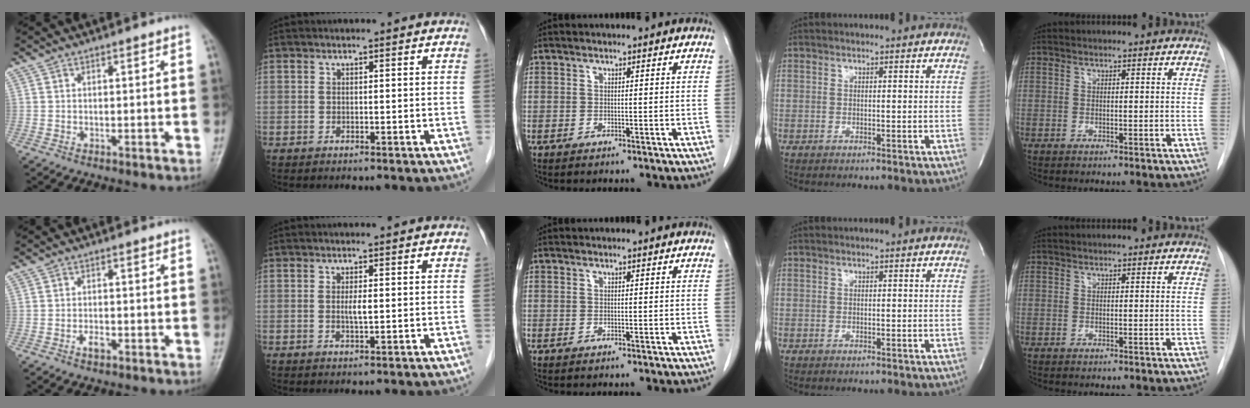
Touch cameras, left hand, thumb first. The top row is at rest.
{"thumb": {"total": 1.8, "force": [-0.9, 0.9, 1.3], "torque": [-0.023, 0.007, -0.015]}, "index": {"total": 1.6, "force": [0.1, 0.1, 1.6], "torque": [-0.032, -0.002, 0.003]}}